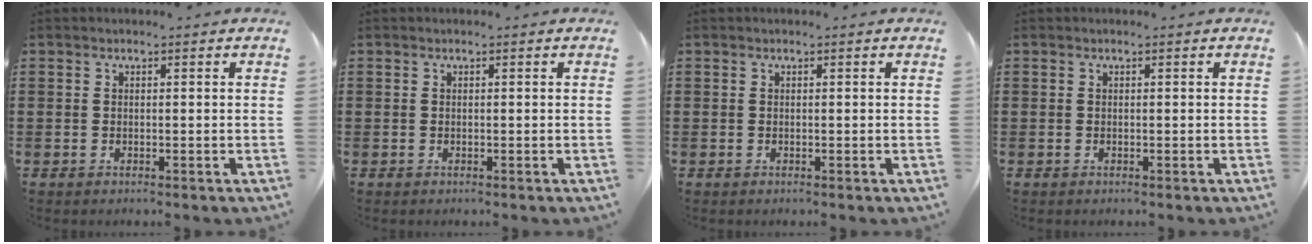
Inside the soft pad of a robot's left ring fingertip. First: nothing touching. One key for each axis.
{"total": 0.0}
{"total": 0.0}
{"total": 0.0}